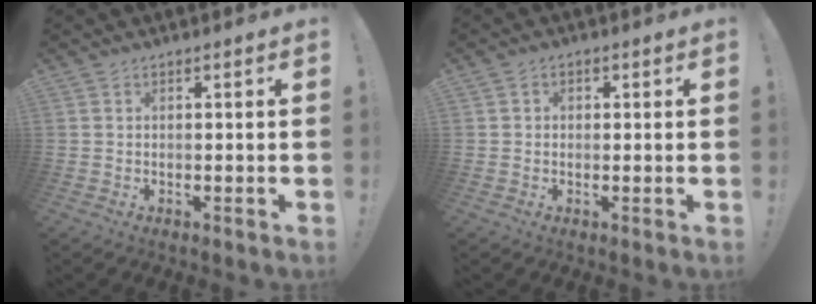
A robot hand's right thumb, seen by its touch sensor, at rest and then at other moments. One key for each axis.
{"total": 1.6, "fx": -0.2, "fy": 1.5, "fz": 0.6, "tx": -0.006, "ty": 0.004, "tz": -0.005}